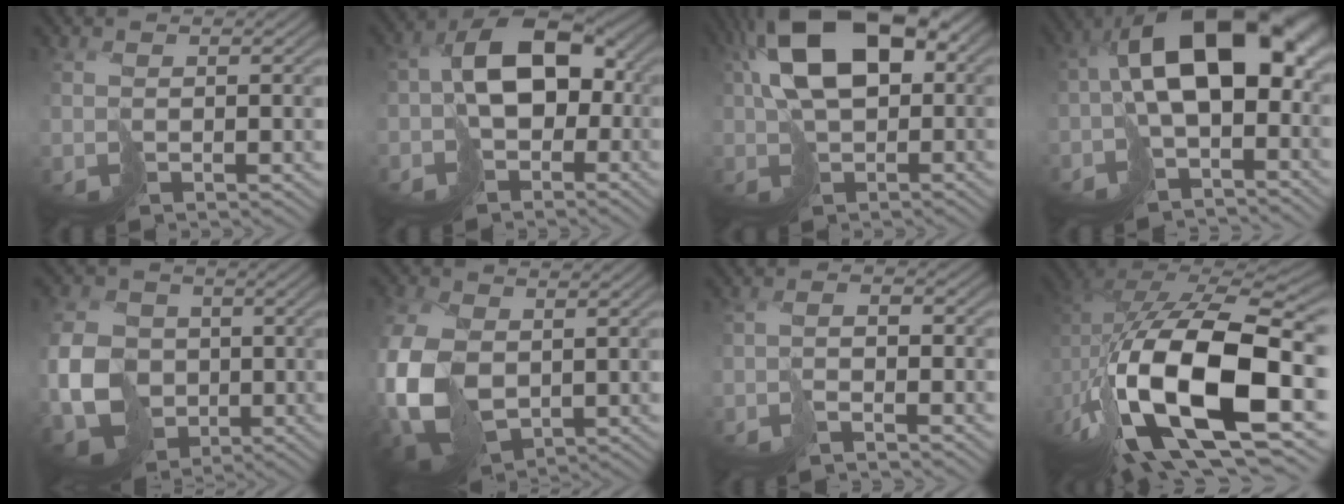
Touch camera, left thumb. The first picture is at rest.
{"total": 10.3, "force": [-2.0, 6.7, 7.5], "torque": [-0.131, 0.001, -0.044]}
{"total": 12.8, "force": [2.3, 7.1, 10.4], "torque": [-0.187, 0.005, 0.036]}
{"total": 15.2, "force": [-1.8, 7.8, 12.9], "torque": [-0.212, 0.005, -0.029]}
{"total": 9.9, "force": [-1.7, 8.3, 5.1], "torque": [-0.133, -0.014, -0.040]}
{"total": 11.4, "force": [-1.7, 8.2, 7.8], "torque": [-0.221, -0.020, -0.031]}
{"total": 2.3, "force": [-1.8, 0.3, 1.5], "torque": [-0.028, -0.001, -0.042]}
{"total": 18.7, "force": [-3.4, 11.0, 14.7], "torque": [-0.302, -0.043, -0.035]}